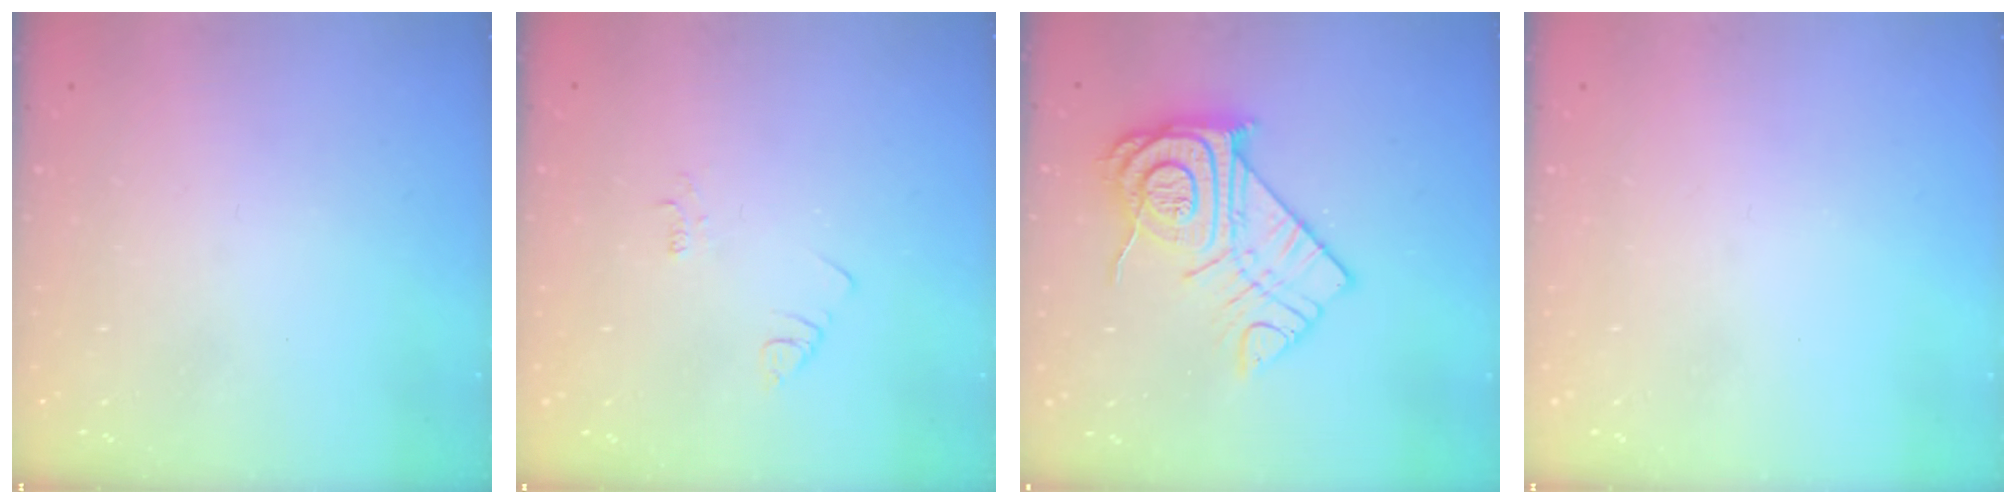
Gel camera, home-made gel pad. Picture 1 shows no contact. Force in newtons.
{"total": 2.1, "press": 2.1, "slide": 0.4}
{"total": 17.3, "press": 17.2, "slide": 1.3}
{"total": 0.0}